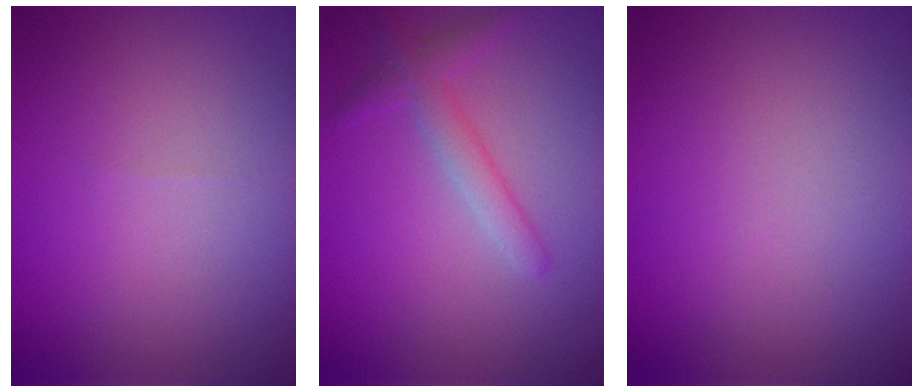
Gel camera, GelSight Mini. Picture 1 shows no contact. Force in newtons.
{"total": 2.3, "press": 2.3, "slide": 0.1}
{"total": 0.0}